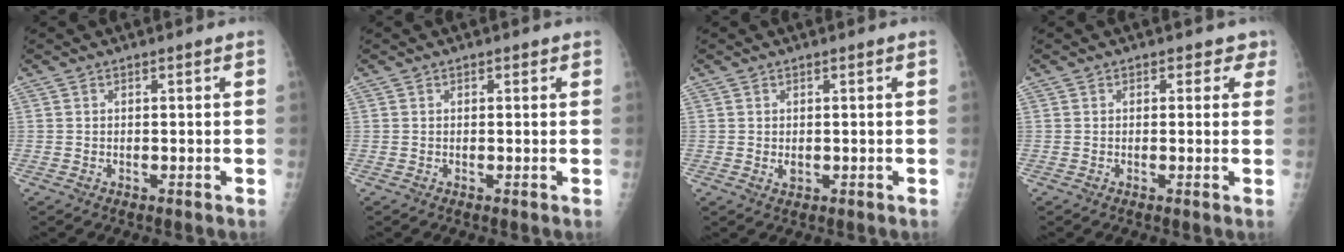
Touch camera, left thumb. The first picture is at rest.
{"total": 1.0, "force": [0.5, 0.8, 0.3], "torque": [0.012, 0.000, 0.002]}
{"total": 1.6, "force": [0.0, 1.2, 1.0], "torque": [-0.012, -0.002, 0.002]}
{"total": 2.6, "force": [1.4, 2.1, 0.5], "torque": [0.032, -0.002, 0.005]}